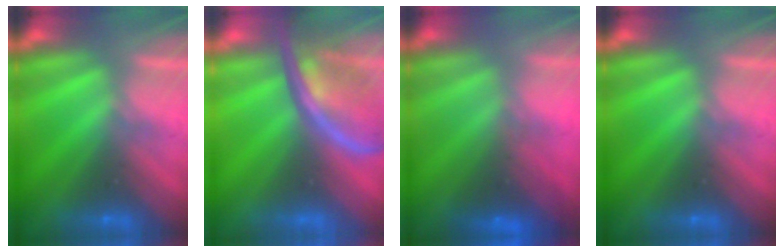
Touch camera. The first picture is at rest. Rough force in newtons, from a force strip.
{"total": 2.7}
{"total": 2.7}
{"total": 0.0}